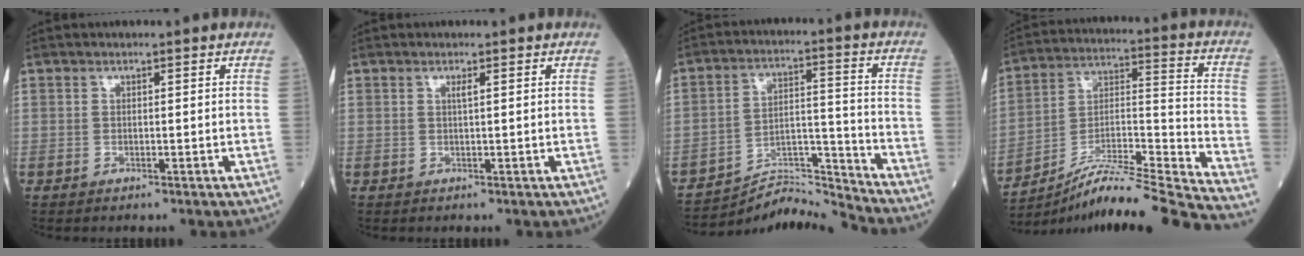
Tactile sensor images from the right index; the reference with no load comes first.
{"total": 0.8, "force": [0.3, -0.1, 0.7], "torque": [-0.017, -0.001, 0.006]}
{"total": 10.1, "force": [-9.8, -2.0, -1.4], "torque": [0.020, 0.046, -0.168]}
{"total": 22.3, "force": [-20.0, -2.2, 9.5], "torque": [-0.145, -0.004, -0.326]}